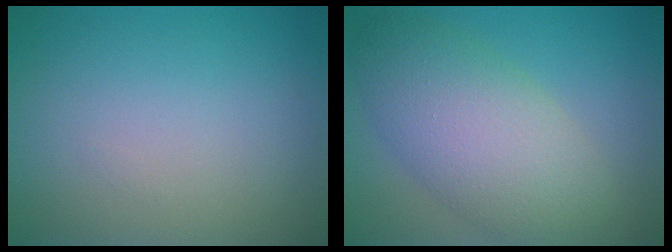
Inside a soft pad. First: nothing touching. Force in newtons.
{"total": 7.9, "press": 7.9, "slide": 0.5}